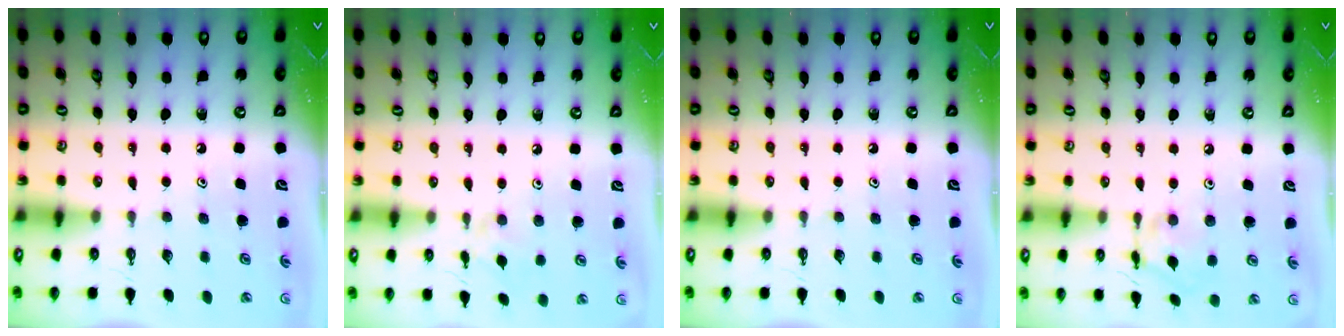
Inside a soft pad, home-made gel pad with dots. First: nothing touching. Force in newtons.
{"total": 2.3, "press": 2.3, "slide": 0.4}
{"total": 0.0}
{"total": 9.8, "press": 9.8, "slide": 0.6}